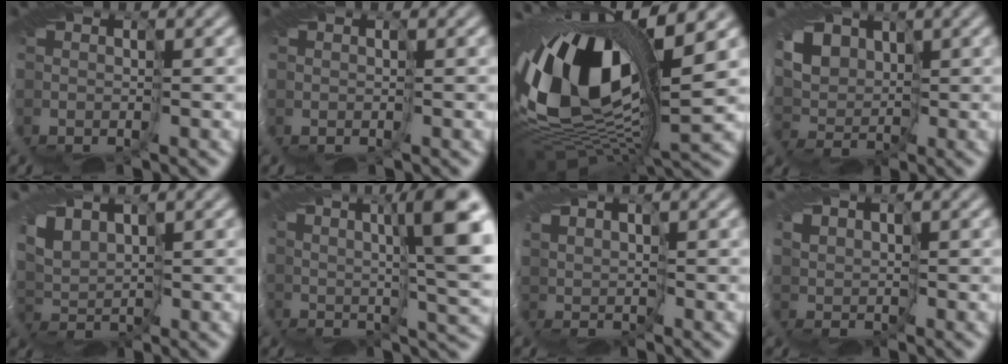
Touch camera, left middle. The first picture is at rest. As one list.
[{"total": 0.0}, {"total": 15.8, "force": [2.9, 8.1, 13.2], "torque": [-0.280, -0.002, 0.042]}, {"total": 5.5, "force": [2.8, 4.2, 2.3], "torque": [-0.050, 0.010, 0.039]}, {"total": 2.5, "force": [2.2, 0.9, 0.8], "torque": [-0.029, -0.001, 0.038]}, {"total": 8.9, "force": [3.0, 1.0, 8.3], "torque": [-0.120, 0.011, 0.048]}, {"total": 1.9, "force": [1.8, 0.4, 0.1], "torque": [-0.011, 0.002, 0.033]}, {"total": 1.5, "force": [1.4, 0.3, 0.0], "torque": [-0.008, 0.000, 0.026]}]